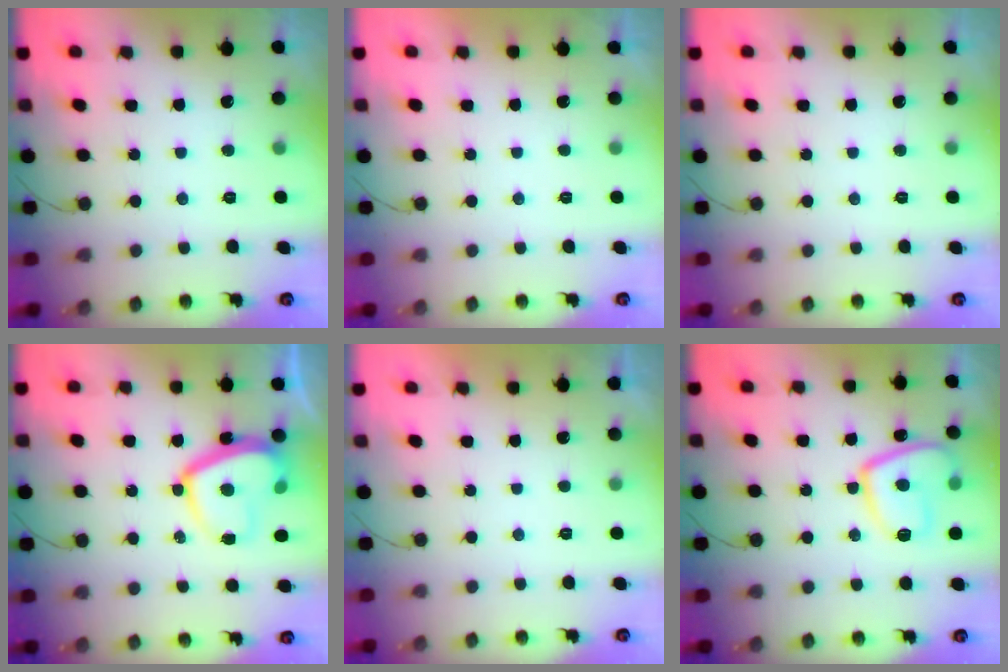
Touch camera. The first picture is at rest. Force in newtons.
{"total": 2.3, "press": 2.3, "slide": 0.3}
{"total": 0.0}
{"total": 13.5, "press": 13.4, "slide": 1.2}
{"total": 2.1, "press": 2.1, "slide": 0.4}
{"total": 12.2, "press": 12.1, "slide": 1.3}